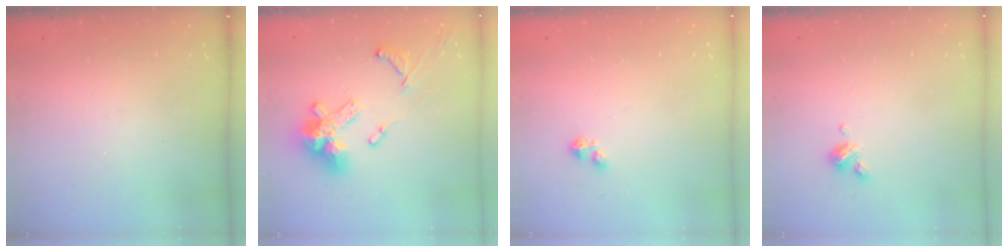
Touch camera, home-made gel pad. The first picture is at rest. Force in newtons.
{"total": 17.9, "press": 17.7, "slide": 2.1}
{"total": 2.4, "press": 2.4, "slide": 0.3}
{"total": 4.0, "press": 4.0, "slide": 0.3}